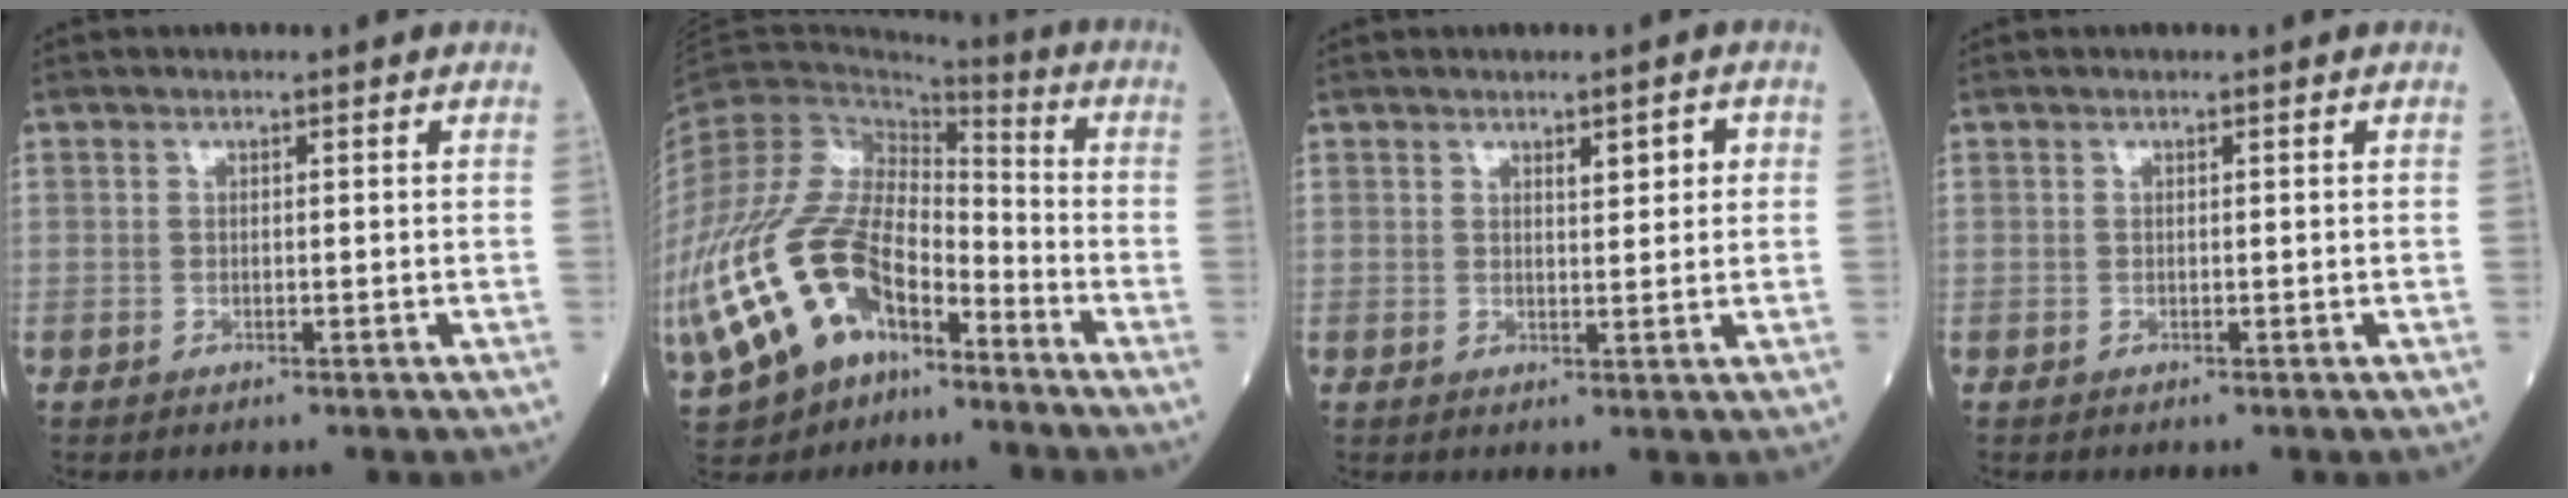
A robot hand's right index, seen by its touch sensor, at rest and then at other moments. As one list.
[{"total": 20.7, "force": [-10.8, 9.9, 14.7], "torque": [-0.319, 0.000, -0.195]}, {"total": 2.8, "force": [1.1, 0.9, 2.4], "torque": [-0.035, 0.002, 0.018]}, {"total": 0.0}]